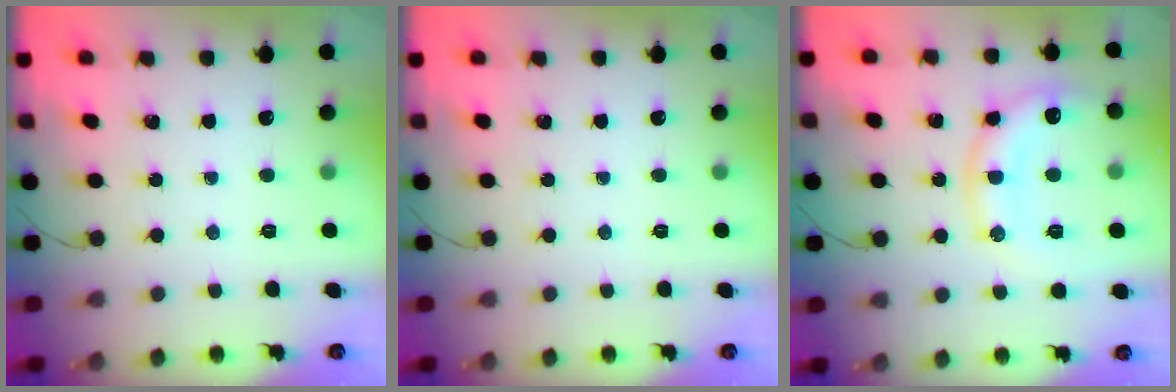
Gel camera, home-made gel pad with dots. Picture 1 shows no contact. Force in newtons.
{"total": 0.0}
{"total": 13.7, "press": 13.7, "slide": 1.0}